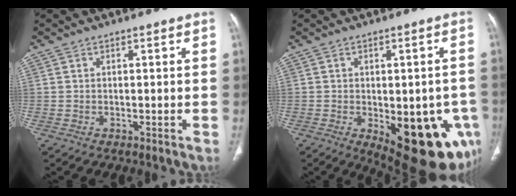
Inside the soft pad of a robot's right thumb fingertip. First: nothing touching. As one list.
[{"total": 19.1, "force": [-6.7, 8.7, 15.7], "torque": [-0.139, 0.000, -0.066]}]